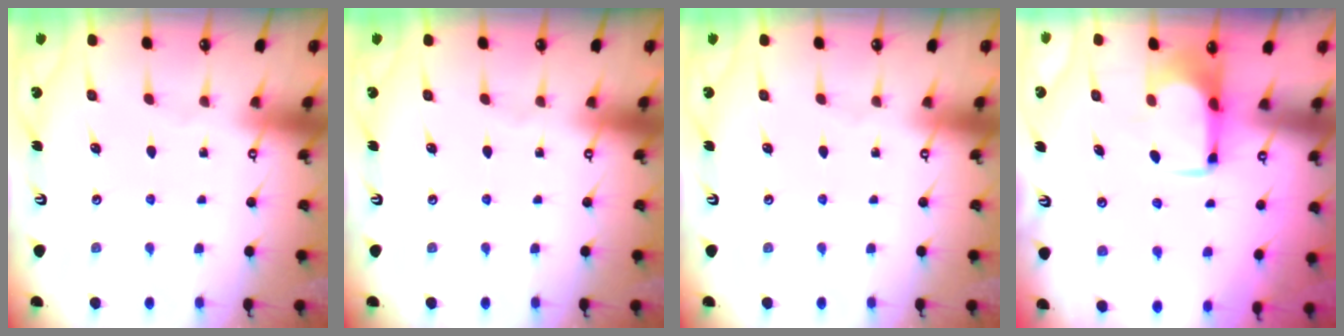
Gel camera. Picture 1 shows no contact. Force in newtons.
{"total": 0.0}
{"total": 0.0}
{"total": 1.9, "press": 1.9, "slide": 0.4}